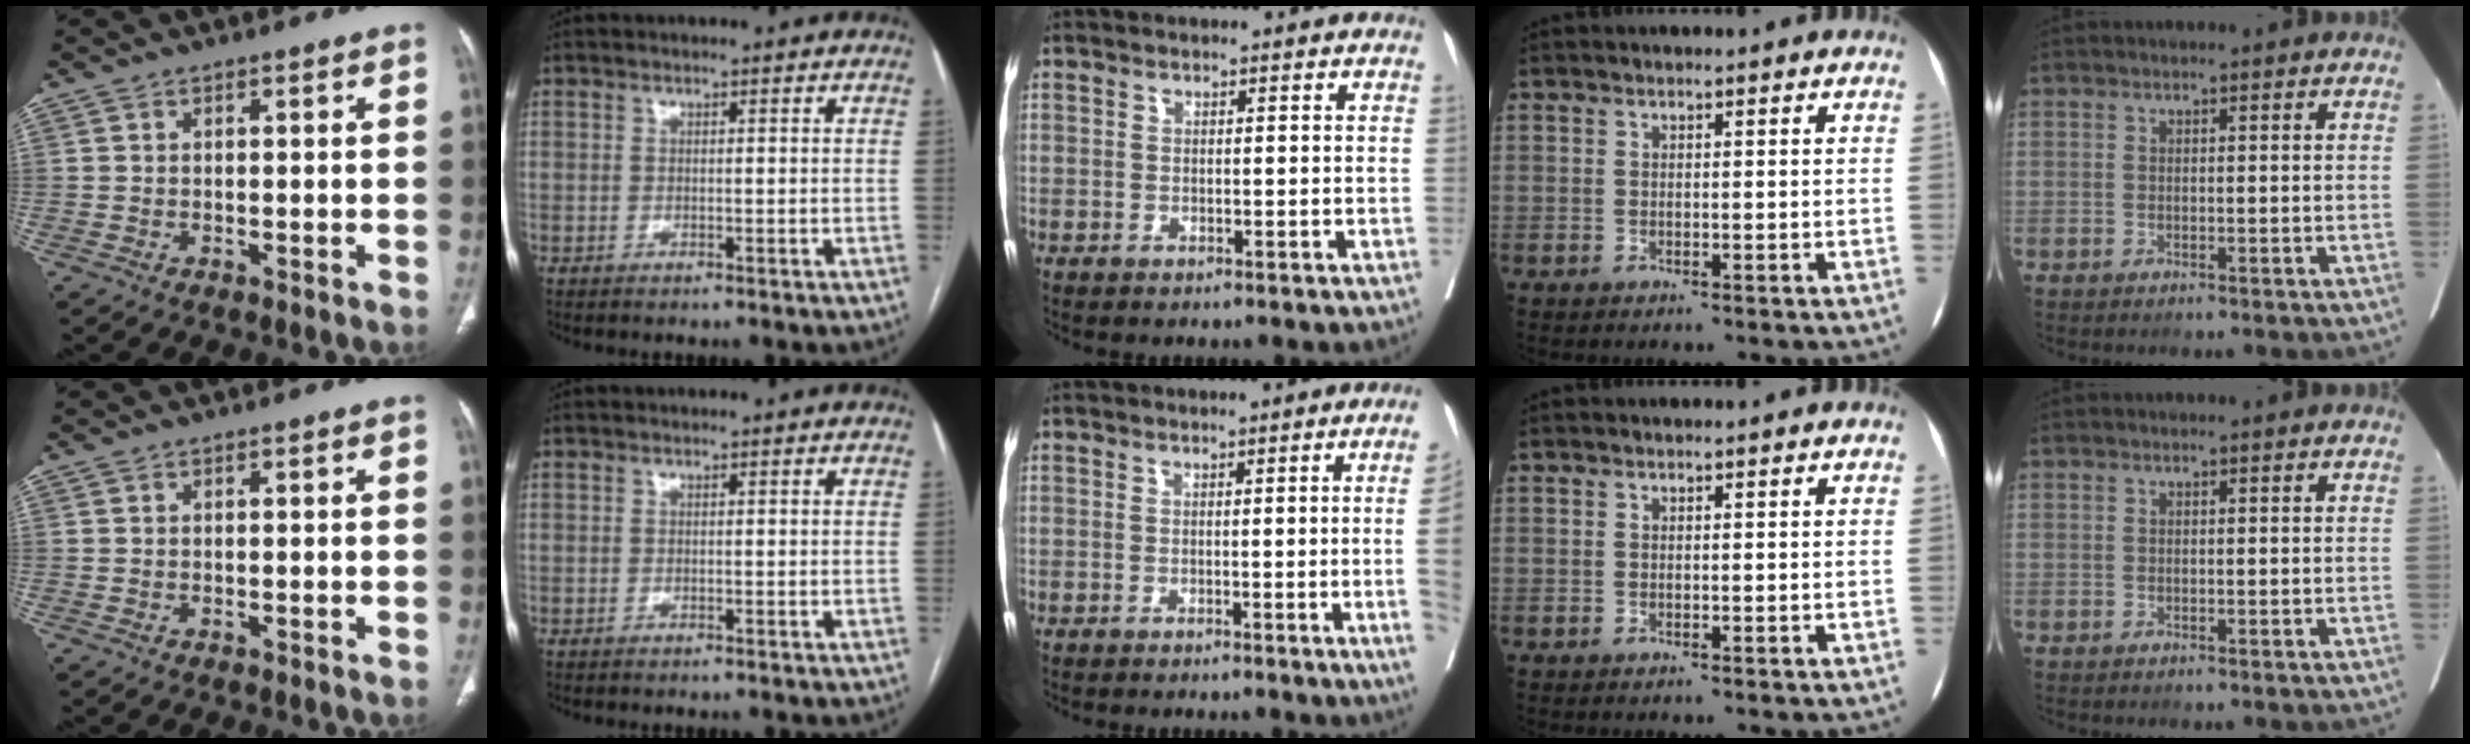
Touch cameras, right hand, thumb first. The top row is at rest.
{"middle": {"total": 8.3, "force": [-1.2, -2.6, 7.8], "torque": [-0.085, -0.019, -0.013]}}